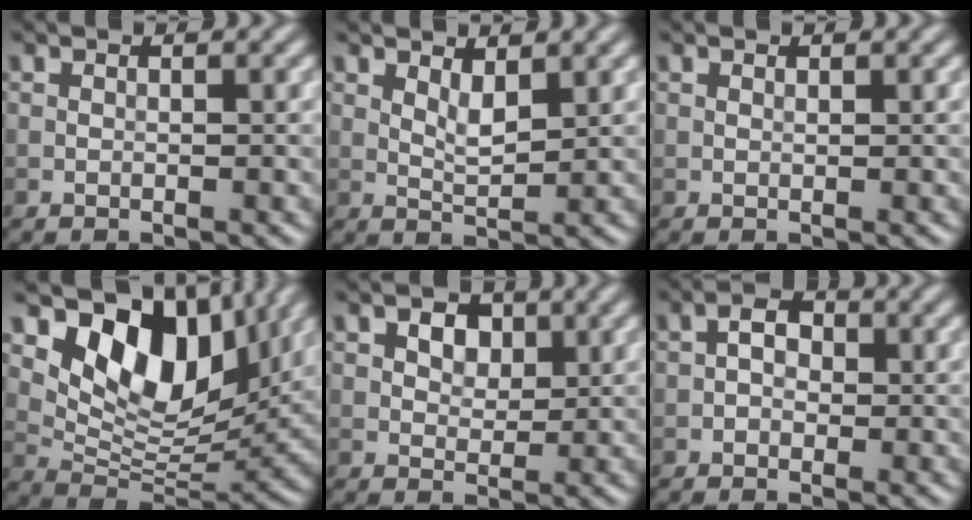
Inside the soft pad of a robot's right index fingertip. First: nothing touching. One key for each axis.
{"total": 2.1, "fx": 1.2, "fy": 0.8, "fz": 1.6, "tx": -0.032, "ty": -0.004, "tz": 0.023}
{"total": 0.0}
{"total": 10.6, "fx": 5.4, "fy": 6.0, "fz": 6.8, "tx": -0.109, "ty": -0.006, "tz": 0.099}
{"total": 3.5, "fx": 1.6, "fy": 2.3, "fz": 2.1, "tx": -0.031, "ty": 0.001, "tz": 0.017}
{"total": 2.1, "fx": -0.1, "fy": 1.5, "fz": 1.4, "tx": -0.015, "ty": 0.004, "tz": -0.013}